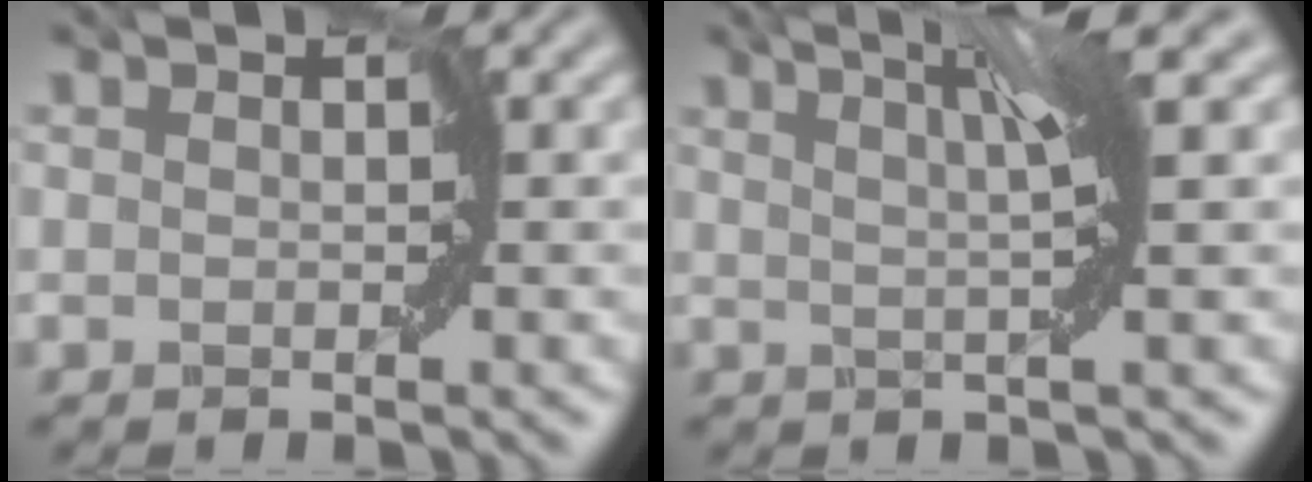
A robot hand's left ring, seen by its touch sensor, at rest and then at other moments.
{"total": 3.3, "force": [1.4, -0.4, 3.0], "torque": [-0.040, 0.006, 0.021]}